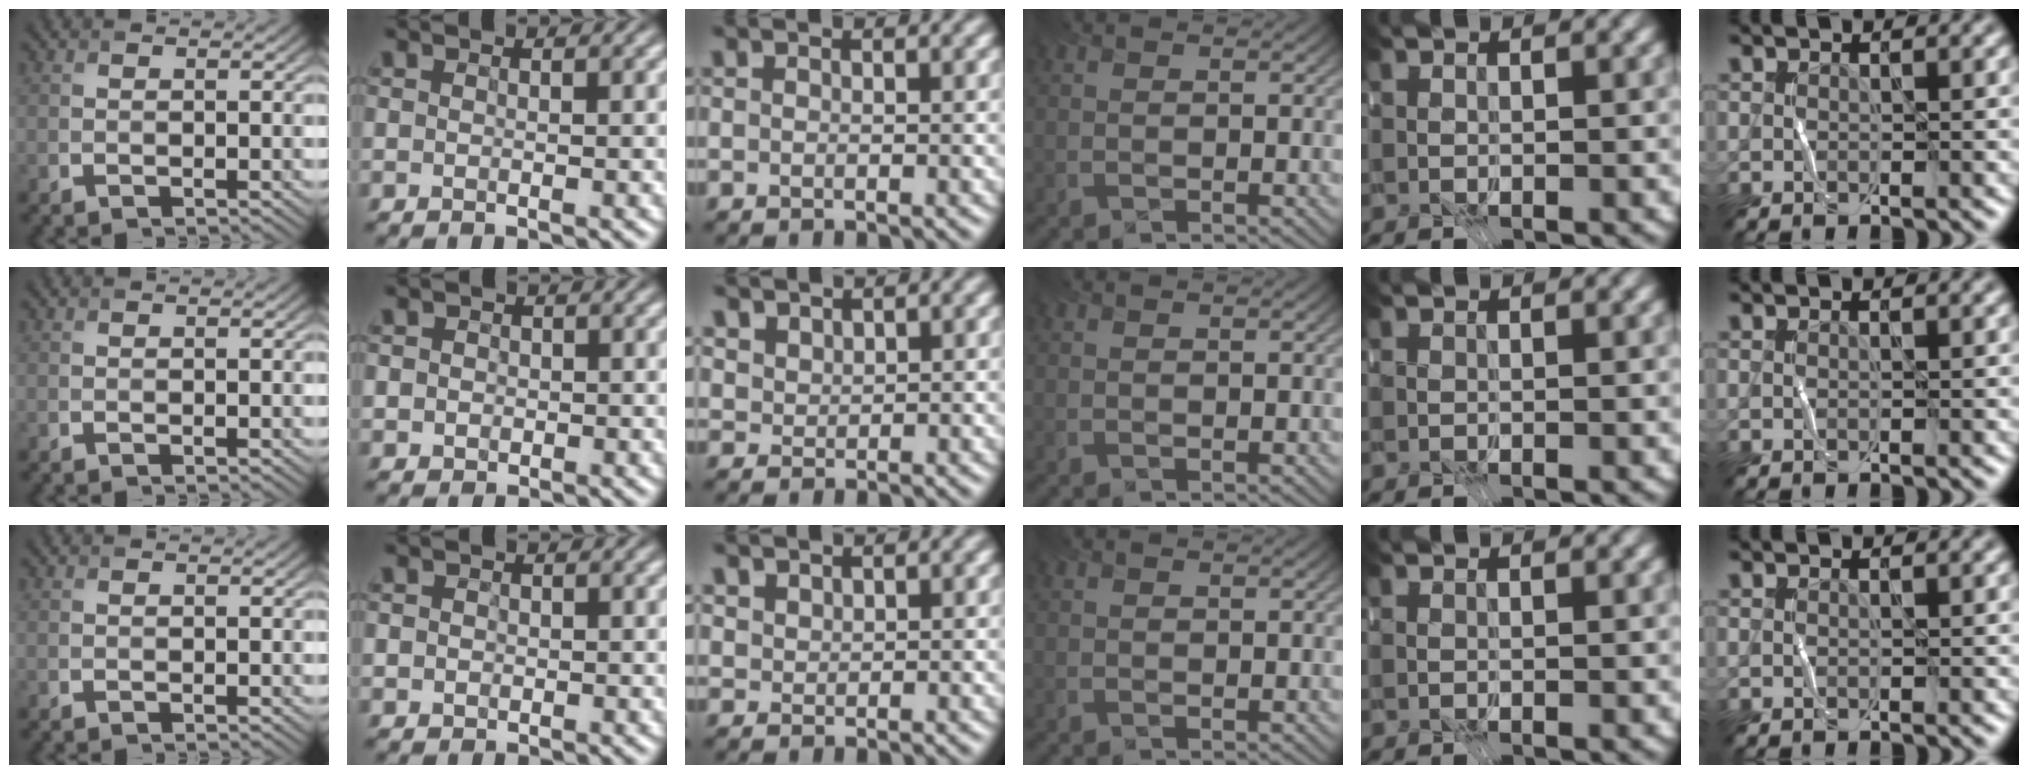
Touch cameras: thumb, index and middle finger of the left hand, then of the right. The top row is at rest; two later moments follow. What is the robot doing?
{"motion": "fold", "object": "receipt paper"}